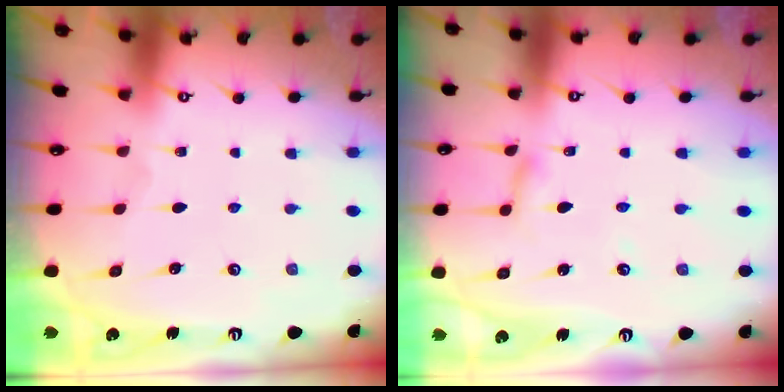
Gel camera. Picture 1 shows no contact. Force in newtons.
{"total": 2.6, "press": 2.6, "slide": 0.1}